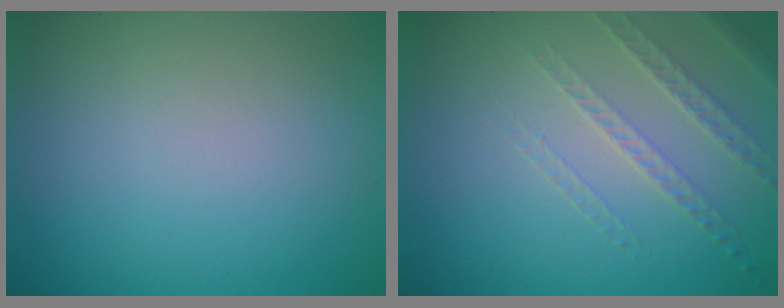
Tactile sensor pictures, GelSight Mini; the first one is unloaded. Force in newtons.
{"total": 1.6, "press": 1.3, "slide": 0.9}